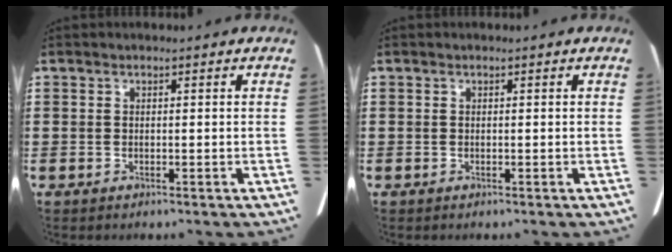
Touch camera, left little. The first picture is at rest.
{"total": 0.0}